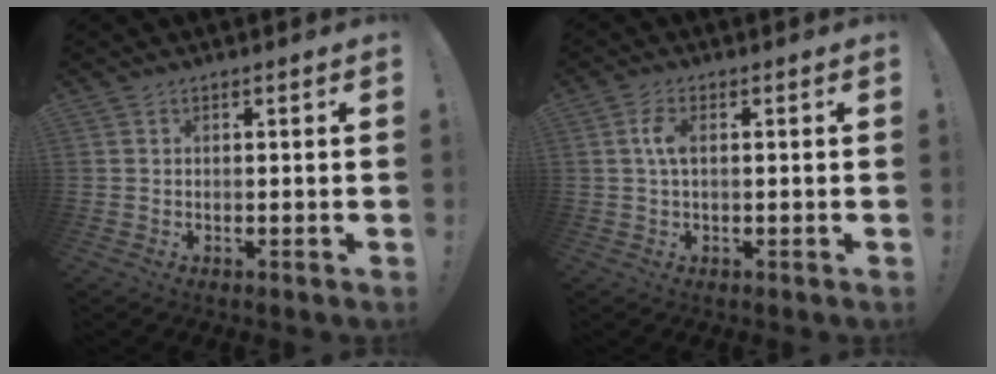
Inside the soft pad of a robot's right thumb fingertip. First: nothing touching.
{"total": 4.6, "force": [0.6, 2.1, 4.0], "torque": [-0.076, 0.002, 0.007]}